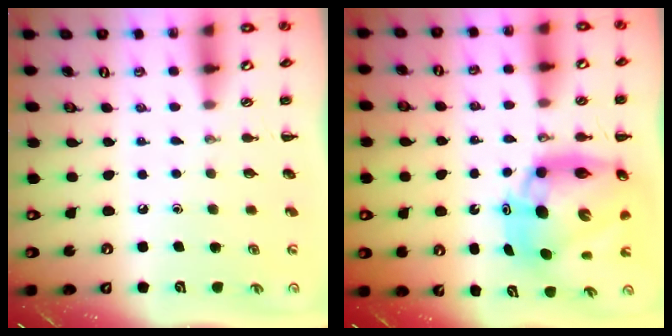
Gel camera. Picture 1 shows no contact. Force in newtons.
{"total": 13.7, "press": 13.0, "slide": 4.2}